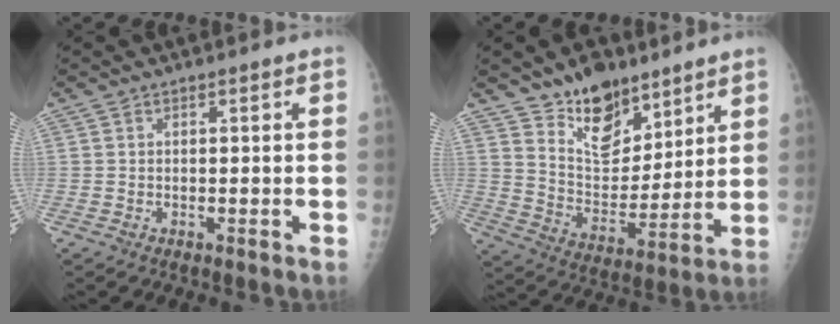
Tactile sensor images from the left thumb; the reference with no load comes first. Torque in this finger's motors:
{"motor_torque": [0.61, 0.70, 0.04, -0.20, 0.12]}